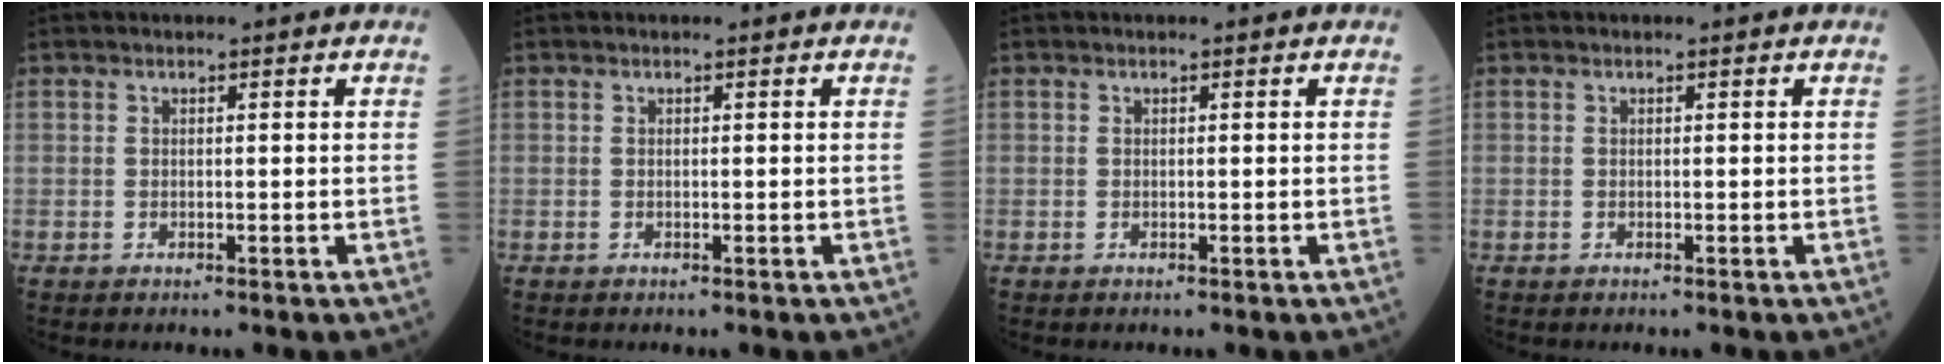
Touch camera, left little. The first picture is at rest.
{"total": 0.0}
{"total": 0.0}
{"total": 0.0}